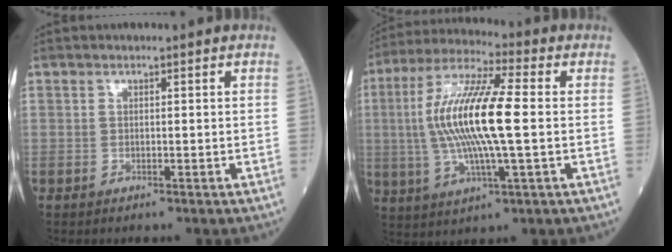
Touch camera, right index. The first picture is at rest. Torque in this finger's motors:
{"motor_torque": [2.14, 0.00, 1.06, 0.21]}